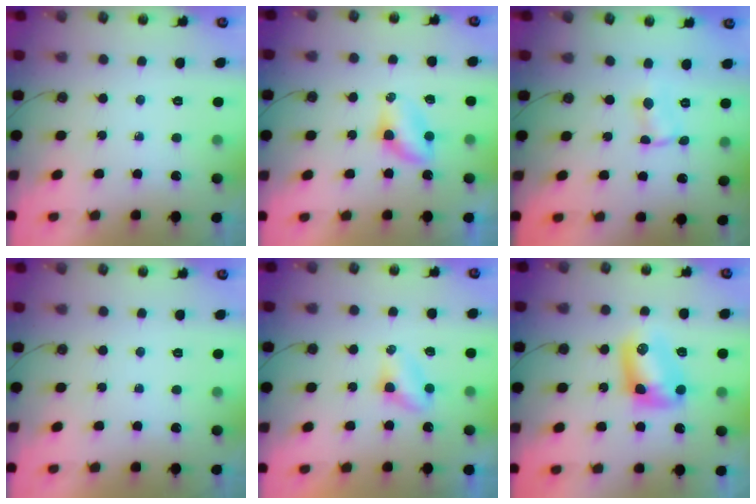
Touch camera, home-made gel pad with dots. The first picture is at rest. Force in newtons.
{"total": 4.3, "press": 4.3, "slide": 0.5}
{"total": 0.7, "press": 0.7, "slide": 0.1}
{"total": 0.0}
{"total": 3.9, "press": 3.9, "slide": 0.5}
{"total": 8.7, "press": 8.7, "slide": 0.1}